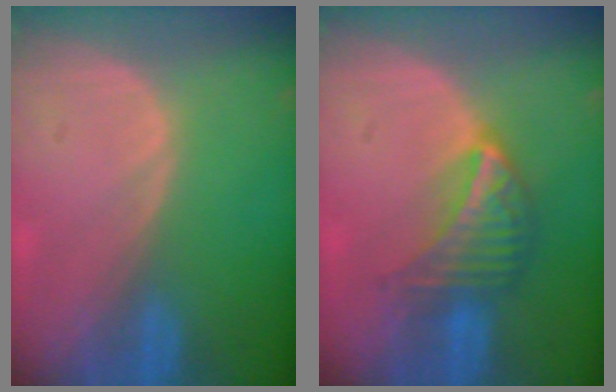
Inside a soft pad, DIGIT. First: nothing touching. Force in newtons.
{"total": 7.1, "press": 6.2, "slide": 3.4}